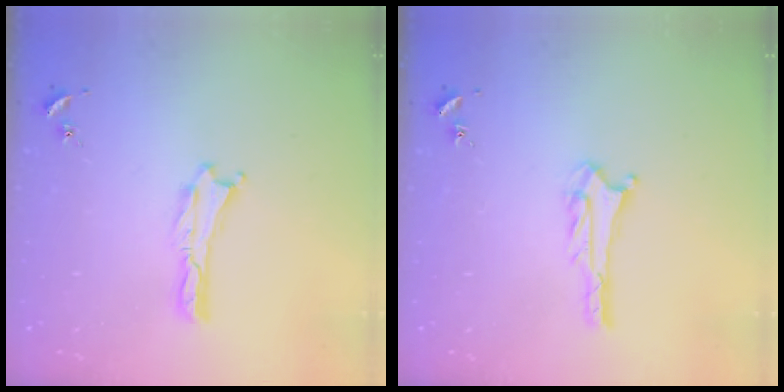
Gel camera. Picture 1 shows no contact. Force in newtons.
{"total": 2.8, "press": 2.8, "slide": 0.2}